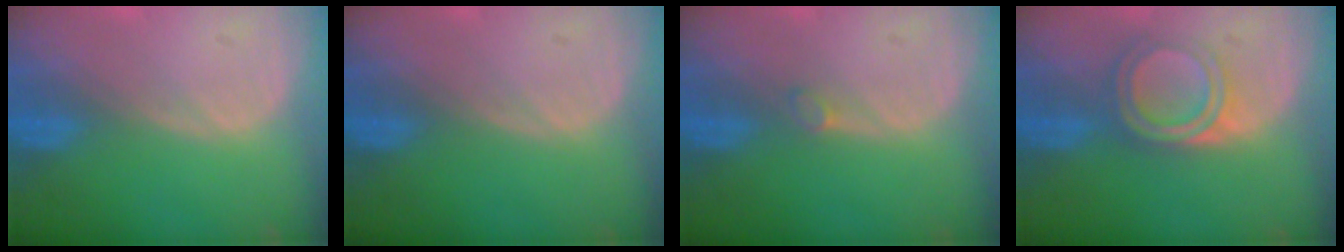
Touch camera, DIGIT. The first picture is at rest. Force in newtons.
{"total": 0.0}
{"total": 0.9, "press": 0.9, "slide": 0.3}
{"total": 5.3, "press": 4.9, "slide": 1.9}